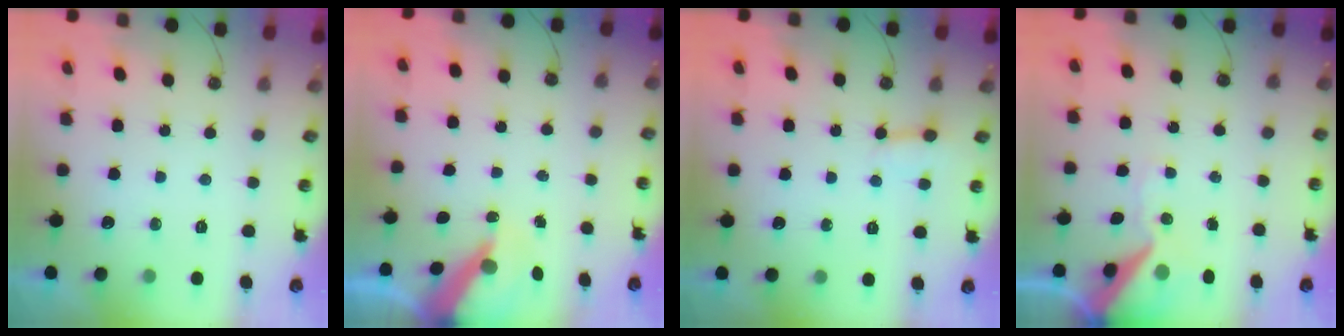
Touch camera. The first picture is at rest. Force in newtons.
{"total": 7.4, "press": 7.3, "slide": 1.0}
{"total": 2.7, "press": 2.7, "slide": 0.2}
{"total": 11.2, "press": 11.0, "slide": 1.8}